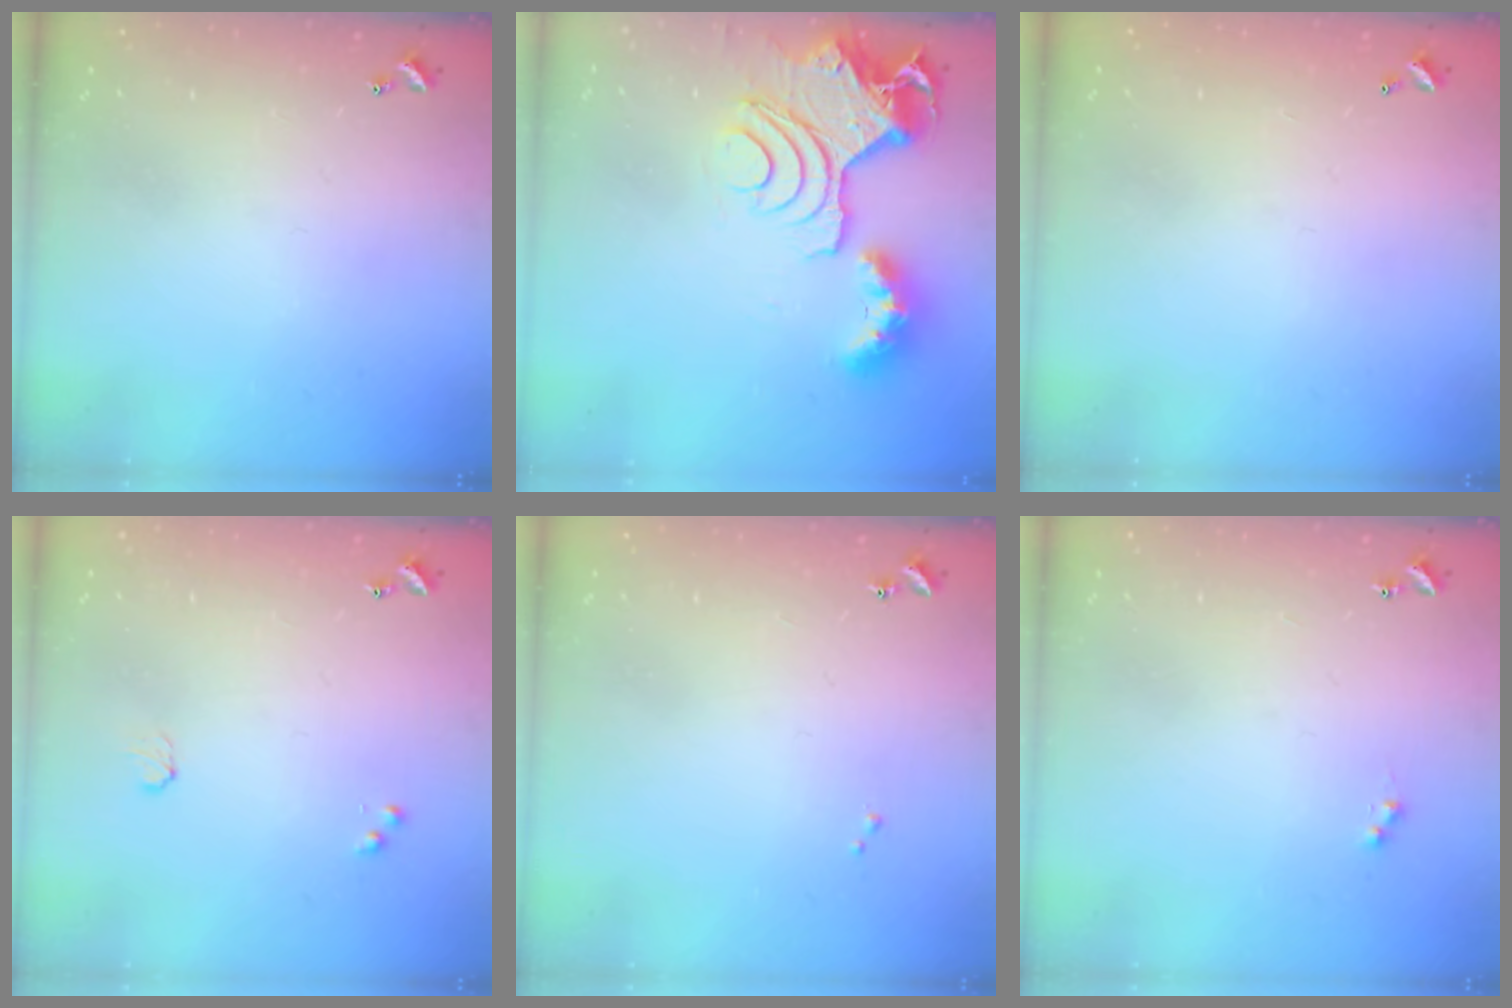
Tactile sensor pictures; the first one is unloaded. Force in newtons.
{"total": 14.0, "press": 13.8, "slide": 1.8}
{"total": 3.0, "press": 3.0, "slide": 0.1}
{"total": 1.8, "press": 1.8, "slide": 0.4}
{"total": 0.0}
{"total": 1.2, "press": 1.1, "slide": 0.6}